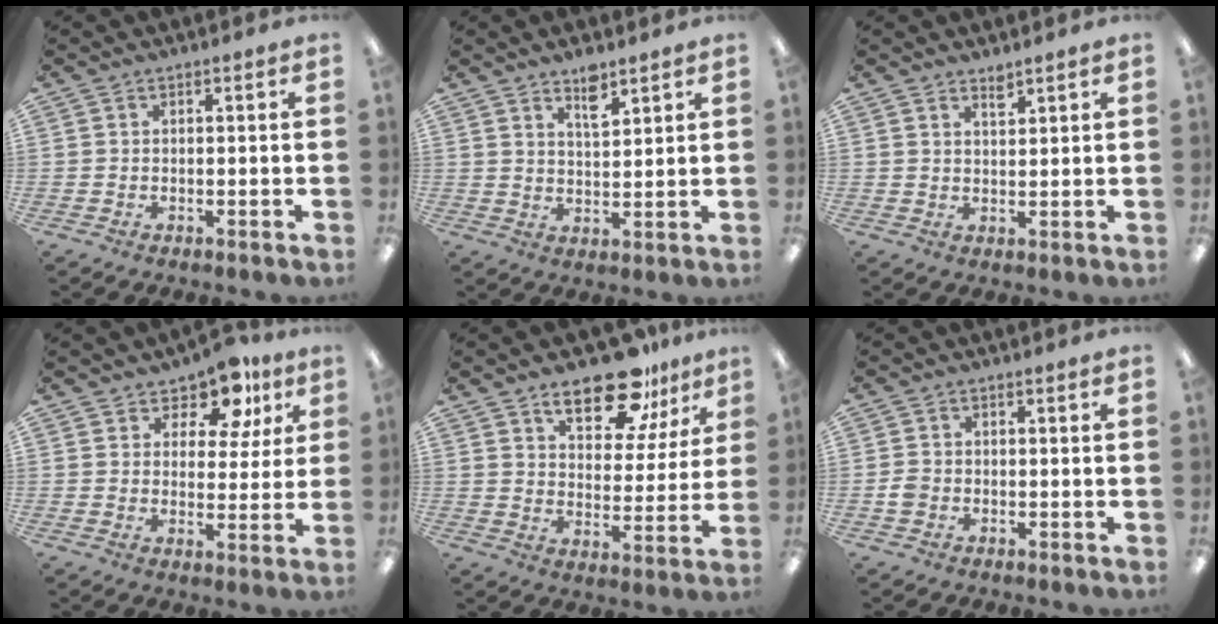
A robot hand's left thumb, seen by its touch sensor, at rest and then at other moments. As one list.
[{"total": 5.8, "force": [4.3, 2.2, 3.2], "torque": [-0.040, -0.025, 0.072]}, {"total": 2.3, "force": [2.2, 0.6, 0.6], "torque": [-0.008, -0.009, 0.039]}, {"total": 8.7, "force": [6.6, 4.8, 3.3], "torque": [-0.057, -0.041, 0.118]}, {"total": 15.4, "force": [11.0, 6.8, 8.4], "torque": [-0.118, -0.056, 0.188]}, {"total": 2.0, "force": [-0.6, 1.7, 0.8], "torque": [-0.014, 0.005, -0.013]}]